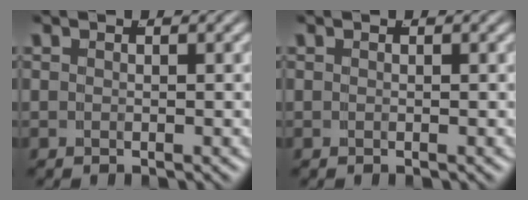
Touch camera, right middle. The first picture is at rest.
{"total": 0.0}